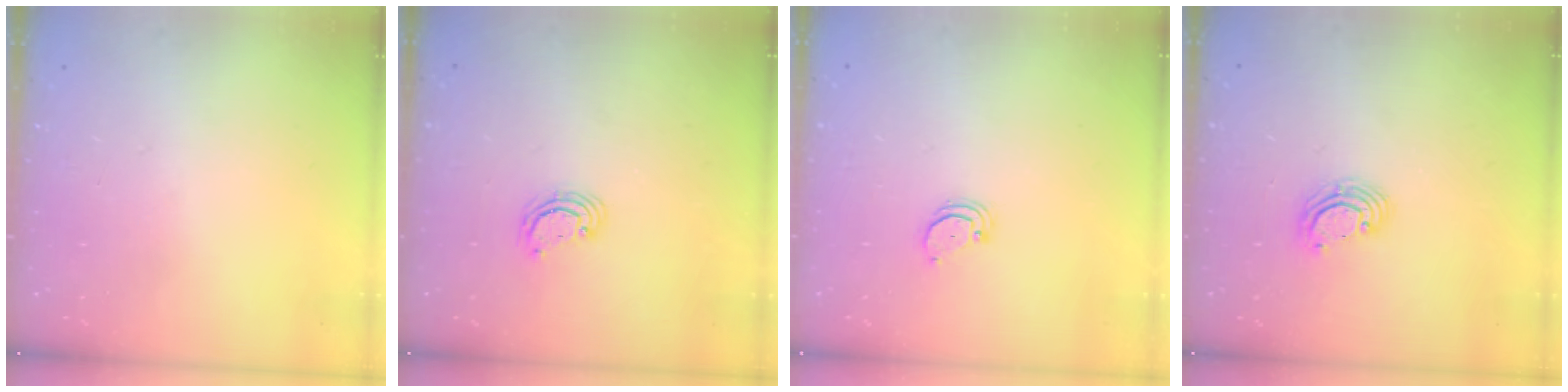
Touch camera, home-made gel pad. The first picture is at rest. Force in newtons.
{"total": 3.2, "press": 3.1, "slide": 0.3}
{"total": 2.1, "press": 2.1, "slide": 0.2}
{"total": 3.6, "press": 3.6, "slide": 0.2}